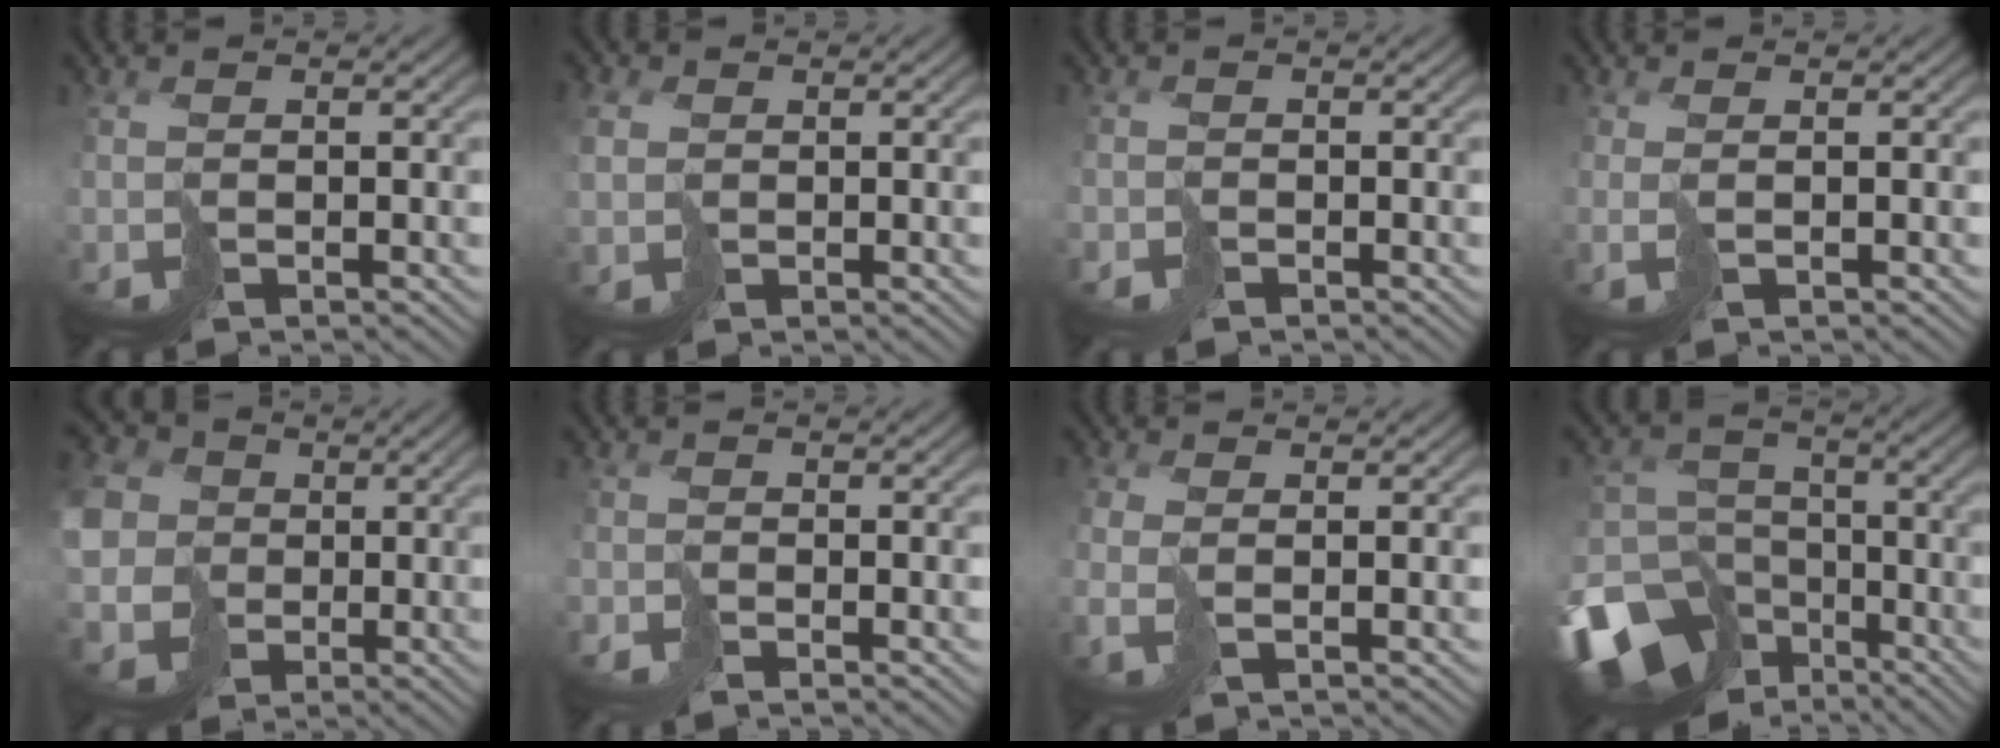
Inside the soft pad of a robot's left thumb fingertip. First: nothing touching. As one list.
[{"total": 2.5, "force": [0.8, 2.2, 0.9], "torque": [-0.035, 0.000, 0.020]}, {"total": 1.0, "force": [-0.9, 0.5, 0.1], "torque": [-0.003, -0.003, -0.019]}, {"total": 1.2, "force": [-0.1, 0.3, 1.2], "torque": [-0.026, 0.001, -0.002]}, {"total": 10.0, "force": [0.7, 8.8, 4.7], "torque": [-0.152, -0.003, 0.012]}, {"total": 1.2, "force": [-1.1, 0.4, 0.4], "torque": [-0.013, -0.005, -0.026]}, {"total": 2.7, "force": [-0.7, 1.4, 2.2], "torque": [-0.067, -0.005, -0.015]}, {"total": 16.6, "force": [-9.8, 12.0, 6.0], "torque": [-0.194, -0.057, -0.138]}]